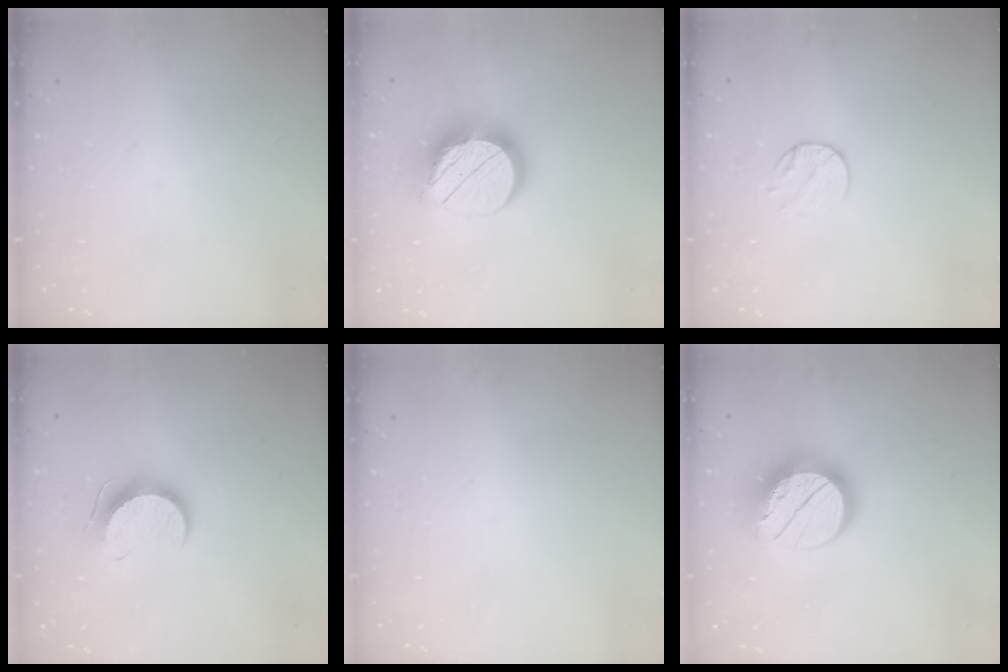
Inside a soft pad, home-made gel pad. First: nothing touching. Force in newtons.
{"total": 14.1, "press": 14.0, "slide": 1.3}
{"total": 6.5, "press": 6.5, "slide": 0.6}
{"total": 9.8, "press": 9.8, "slide": 0.1}
{"total": 0.0}
{"total": 14.7, "press": 14.6, "slide": 1.2}